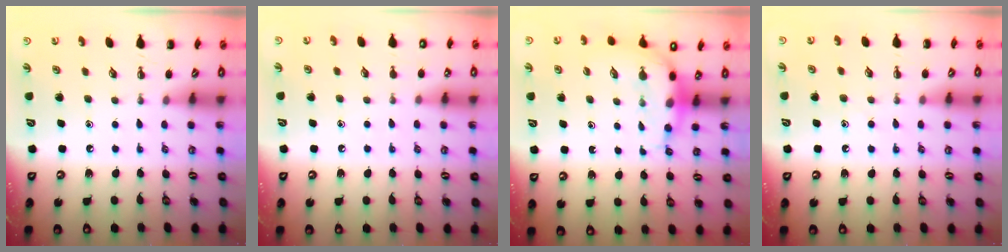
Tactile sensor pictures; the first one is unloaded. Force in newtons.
{"total": 5.7, "press": 5.4, "slide": 1.9}
{"total": 6.9, "press": 6.7, "slide": 1.8}
{"total": 6.0, "press": 5.8, "slide": 1.2}